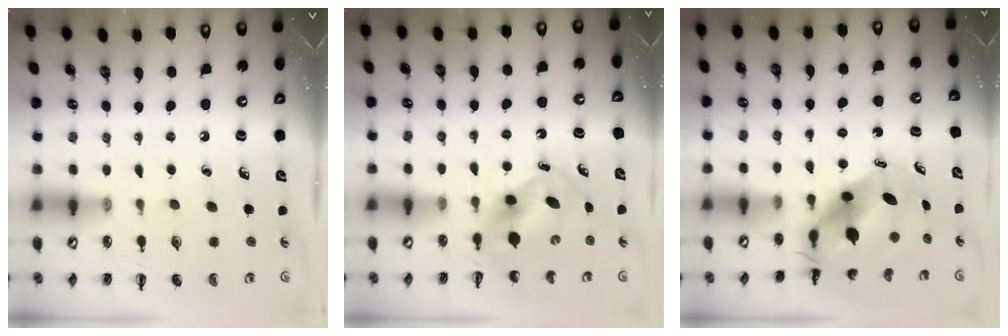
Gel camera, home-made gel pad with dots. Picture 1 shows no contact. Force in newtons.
{"total": 5.7, "press": 5.6, "slide": 0.9}
{"total": 7.8, "press": 7.5, "slide": 2.0}